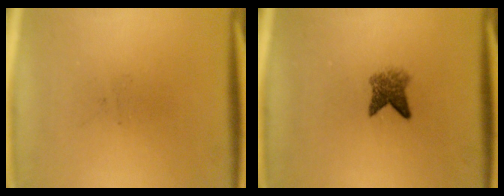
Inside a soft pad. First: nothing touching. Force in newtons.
{"total": 3.2}